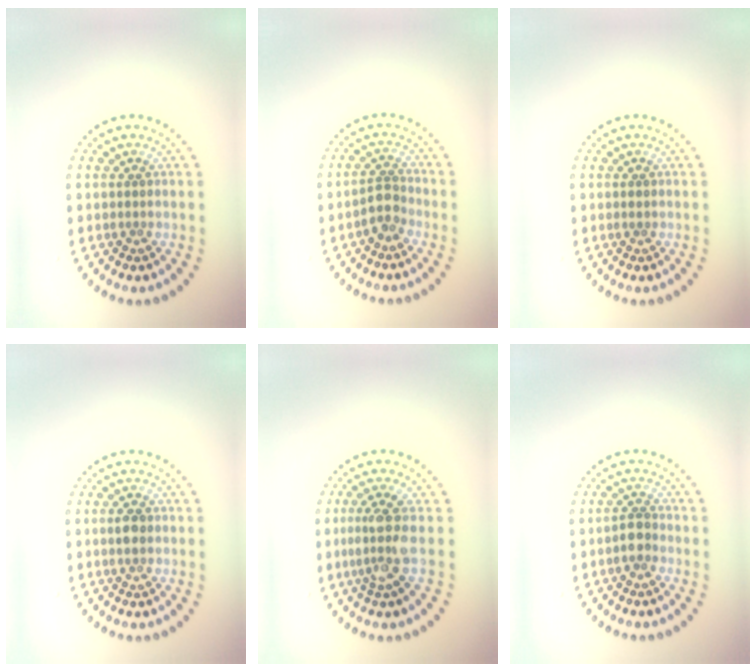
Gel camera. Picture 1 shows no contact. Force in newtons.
{"total": 2.2, "press": 1.9, "slide": 1.1}
{"total": 0.5, "press": 0.5, "slide": 0.1}
{"total": 1.4, "press": 1.4, "slide": 0.1}
{"total": 3.1, "press": 2.4, "slide": 2.0}
{"total": 1.8, "press": 1.5, "slide": 0.9}